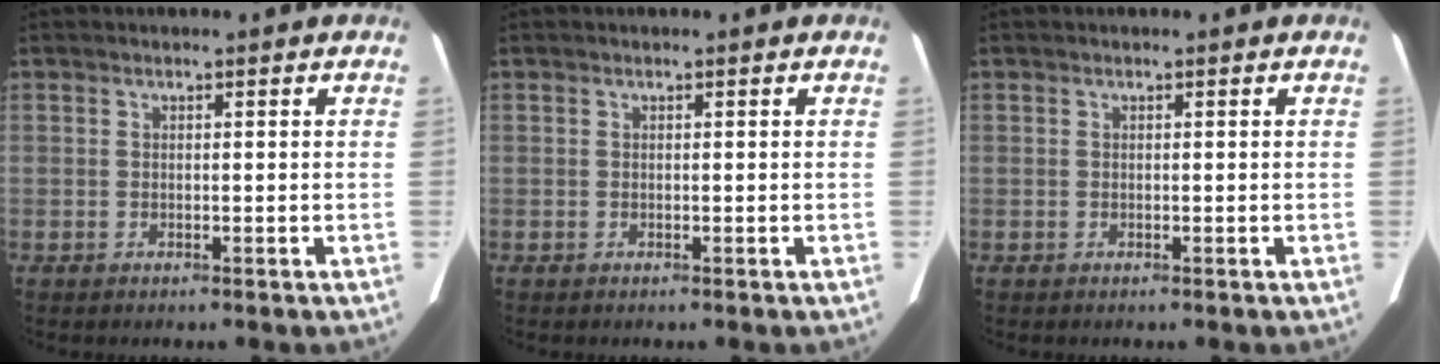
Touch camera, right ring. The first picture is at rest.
{"total": 0.0}
{"total": 0.0}